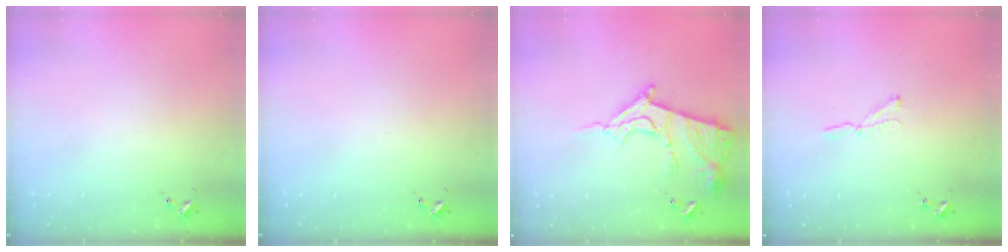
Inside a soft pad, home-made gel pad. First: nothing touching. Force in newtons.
{"total": 0.0}
{"total": 14.2, "press": 14.2, "slide": 1.1}
{"total": 3.8, "press": 3.8, "slide": 0.4}